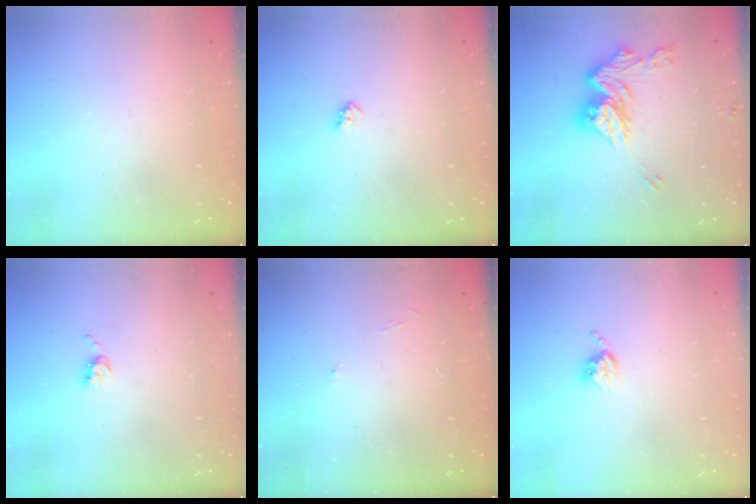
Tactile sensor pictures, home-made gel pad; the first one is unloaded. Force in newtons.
{"total": 2.0, "press": 2.0, "slide": 0.3}
{"total": 14.1, "press": 14.1, "slide": 0.2}
{"total": 5.8, "press": 5.7, "slide": 0.8}
{"total": 3.1, "press": 3.1, "slide": 0.5}
{"total": 3.8, "press": 3.8, "slide": 0.5}